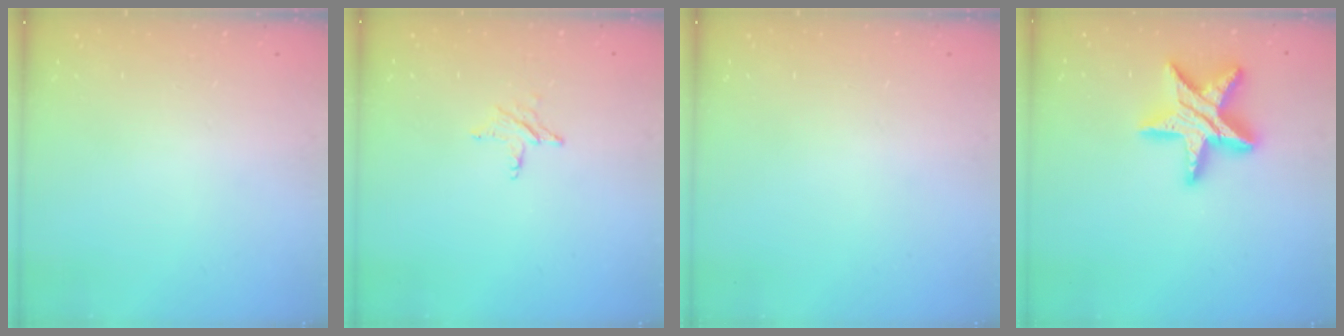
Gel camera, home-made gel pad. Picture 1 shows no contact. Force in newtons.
{"total": 3.6, "press": 3.6, "slide": 0.5}
{"total": 0.0}
{"total": 17.2, "press": 17.2, "slide": 1.1}